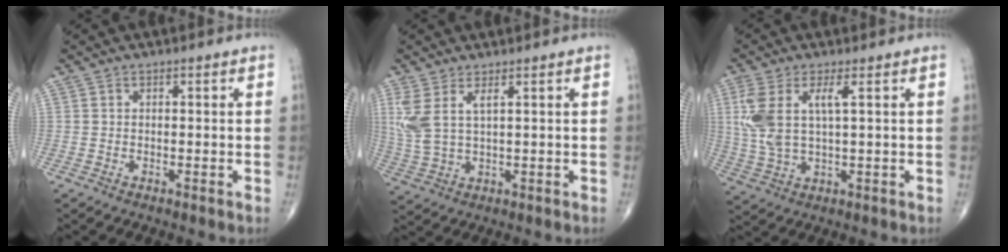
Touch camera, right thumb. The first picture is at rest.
{"total": 6.7, "force": [2.6, 2.3, 5.7], "torque": [-0.151, -0.008, 0.064]}
{"total": 9.2, "force": [2.3, 3.4, 8.3], "torque": [-0.205, -0.004, 0.053]}